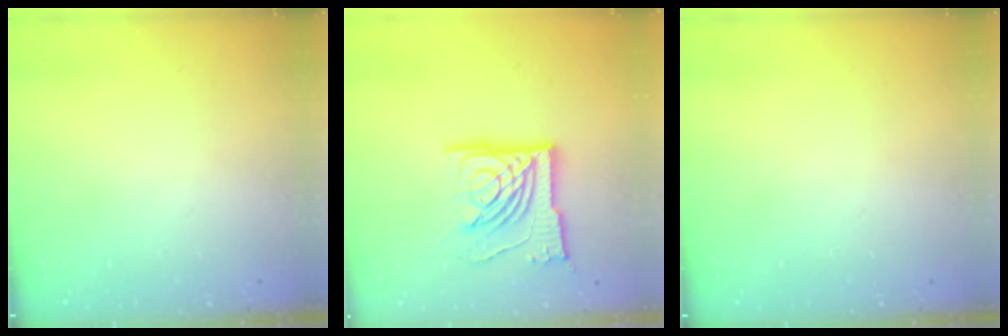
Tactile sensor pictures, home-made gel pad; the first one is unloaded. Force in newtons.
{"total": 15.1, "press": 15.0, "slide": 1.6}
{"total": 0.0}